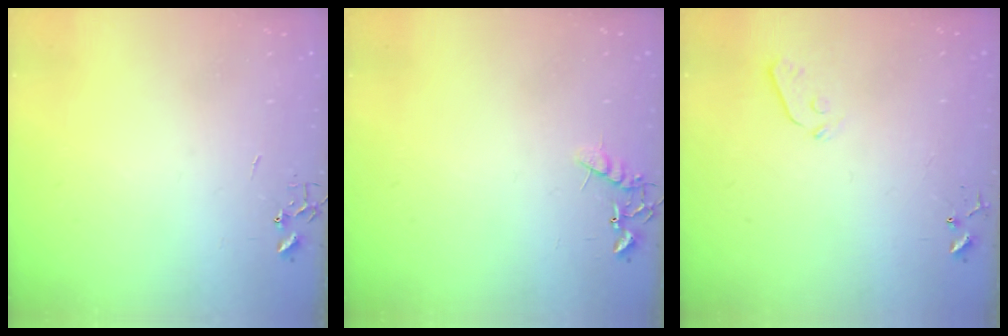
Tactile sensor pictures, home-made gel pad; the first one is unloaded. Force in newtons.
{"total": 6.8, "press": 6.8, "slide": 0.3}
{"total": 3.6, "press": 3.5, "slide": 0.7}